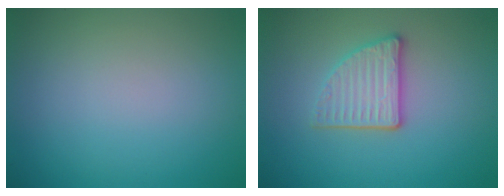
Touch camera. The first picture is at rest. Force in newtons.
{"total": 3.4, "press": 3.0, "slide": 1.6}